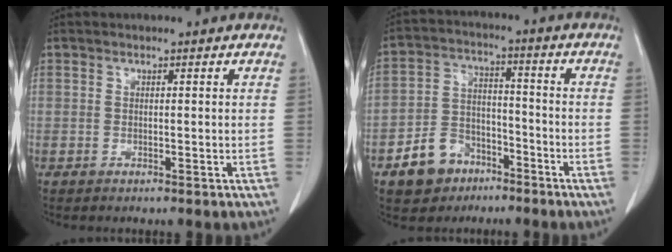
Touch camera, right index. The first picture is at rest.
{"total": 8.7, "force": [-5.3, 6.2, 3.1], "torque": [-0.067, 0.020, -0.087]}